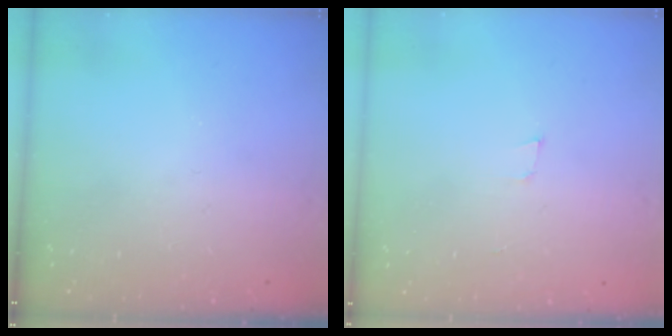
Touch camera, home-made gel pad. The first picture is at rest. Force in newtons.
{"total": 3.4, "press": 2.2, "slide": 2.6}